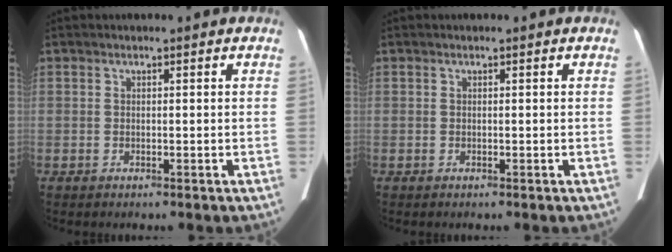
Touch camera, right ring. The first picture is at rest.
{"total": 0.0}